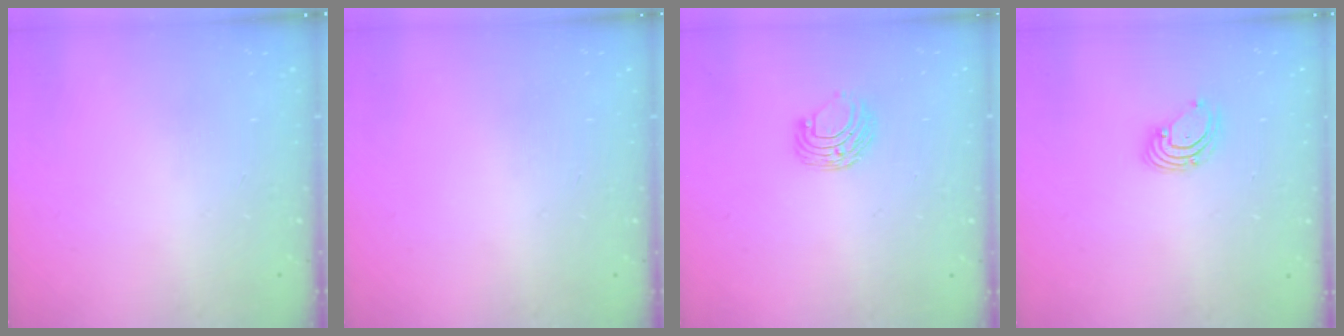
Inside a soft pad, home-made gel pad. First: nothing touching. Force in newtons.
{"total": 0.0}
{"total": 7.1, "press": 7.0, "slide": 0.7}
{"total": 2.7, "press": 2.7, "slide": 0.3}